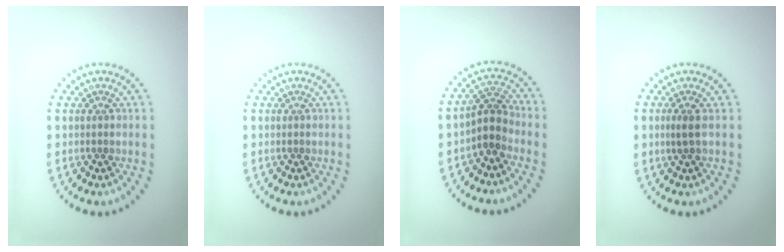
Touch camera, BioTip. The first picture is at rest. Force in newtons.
{"total": 0.0}
{"total": 2.6, "press": 2.0, "slide": 1.6}
{"total": 1.2, "press": 0.9, "slide": 0.8}